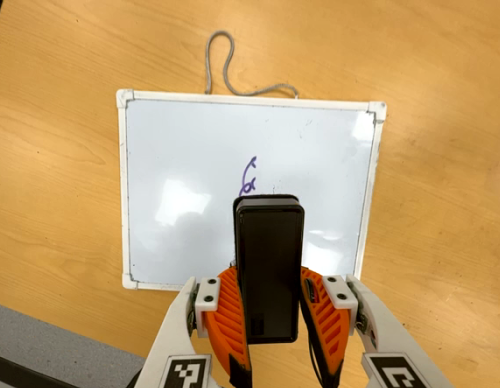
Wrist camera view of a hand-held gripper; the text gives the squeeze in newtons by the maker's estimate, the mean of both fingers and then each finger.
{"total": 6.9, "left": 6.0, "right": 7.7}